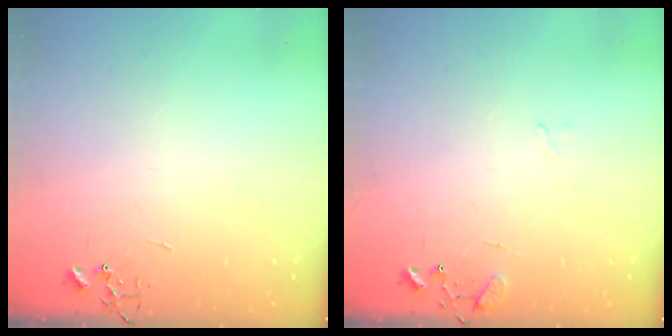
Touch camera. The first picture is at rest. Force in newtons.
{"total": 9.3, "press": 9.3, "slide": 0.7}